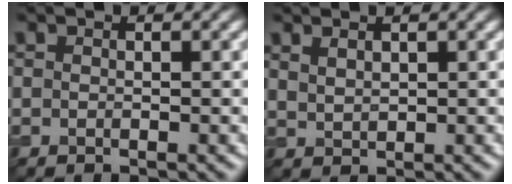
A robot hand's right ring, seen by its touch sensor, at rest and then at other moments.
{"total": 1.5, "force": [1.1, 0.6, 0.9], "torque": [-0.020, 0.000, 0.027]}